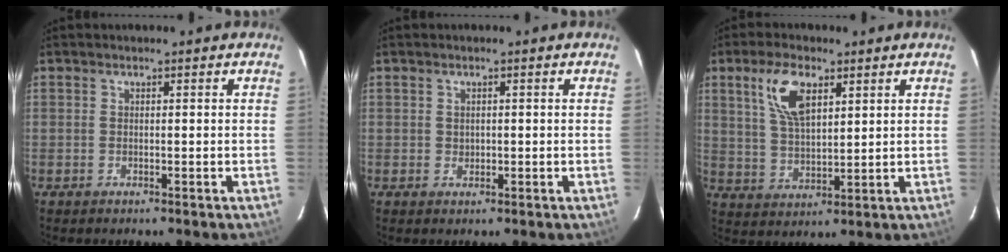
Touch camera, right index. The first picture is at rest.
{"total": 1.1, "force": [0.2, 1.0, 0.2], "torque": [0.002, 0.001, 0.005]}
{"total": 9.2, "force": [4.3, 4.1, 6.9], "torque": [-0.136, 0.011, 0.088]}